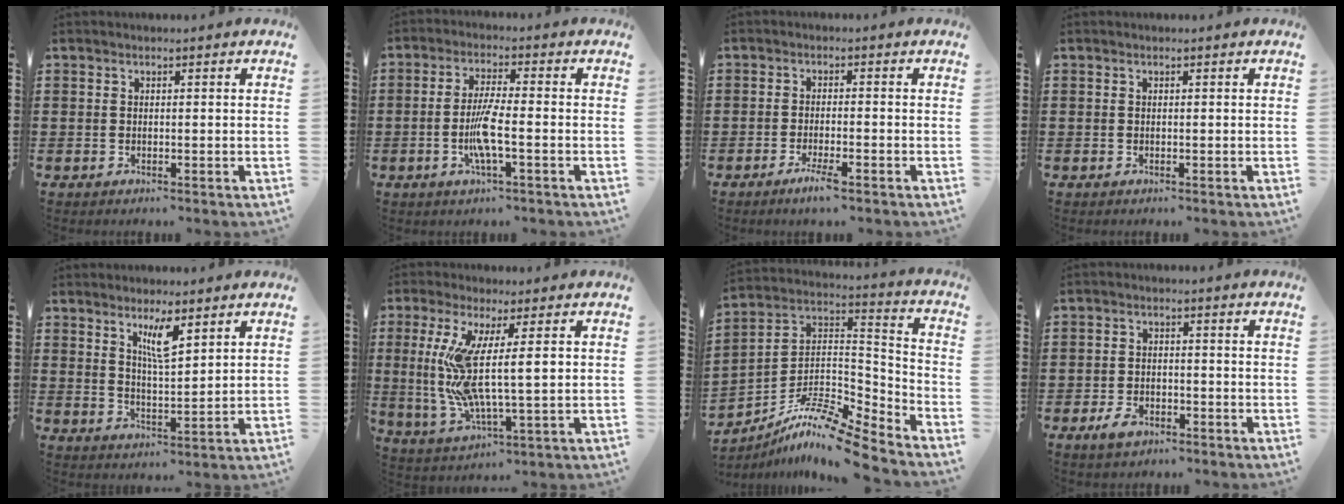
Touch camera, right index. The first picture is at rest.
{"total": 5.9, "force": [-1.7, 0.6, 5.7], "torque": [-0.118, -0.012, -0.036]}
{"total": 3.2, "force": [-2.0, 0.0, 2.6], "torque": [-0.054, -0.011, -0.037]}
{"total": 0.0}
{"total": 5.4, "force": [3.1, 1.3, 4.2], "torque": [-0.075, -0.001, 0.050]}
{"total": 10.1, "force": [1.6, 1.6, 9.8], "torque": [-0.213, -0.016, 0.023]}
{"total": 11.2, "force": [-9.4, 1.5, 5.9], "torque": [-0.115, 0.010, -0.189]}
{"total": 2.9, "force": [-1.9, 1.6, 1.6], "torque": [-0.037, 0.002, -0.041]}